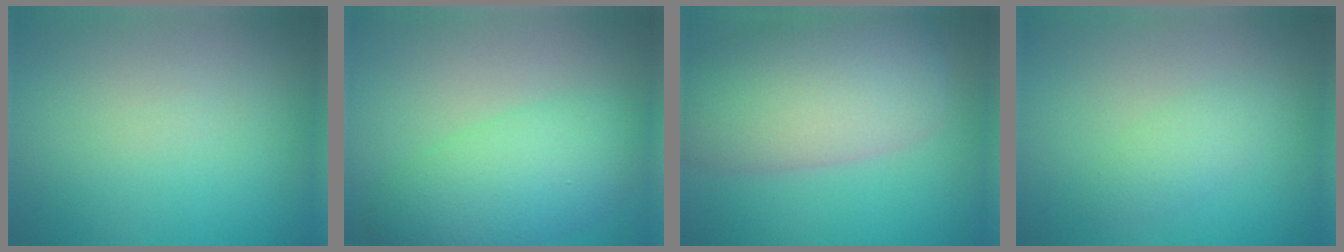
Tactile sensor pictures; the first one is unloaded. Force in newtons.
{"total": 5.5, "press": 5.5, "slide": 0.1}
{"total": 9.6, "press": 9.6, "slide": 0.7}
{"total": 1.7, "press": 1.7, "slide": 0.0}